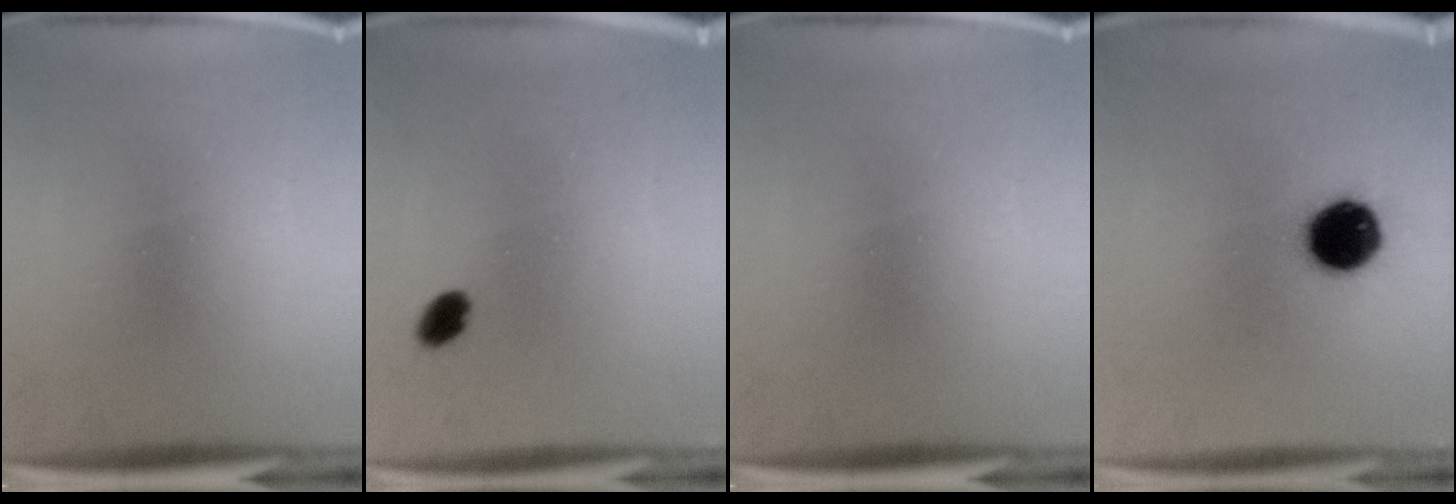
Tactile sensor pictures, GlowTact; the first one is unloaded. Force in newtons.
{"total": 2.8}
{"total": 0.0}
{"total": 12.5}